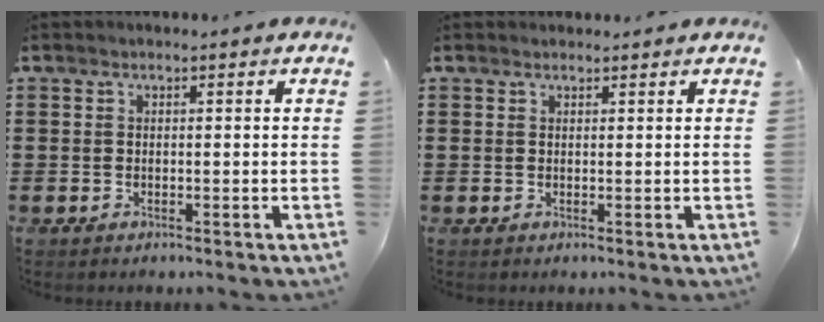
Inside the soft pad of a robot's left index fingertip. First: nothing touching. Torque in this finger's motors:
{"motor_torque": [2.14, 0.00, 0.04, 0.00]}